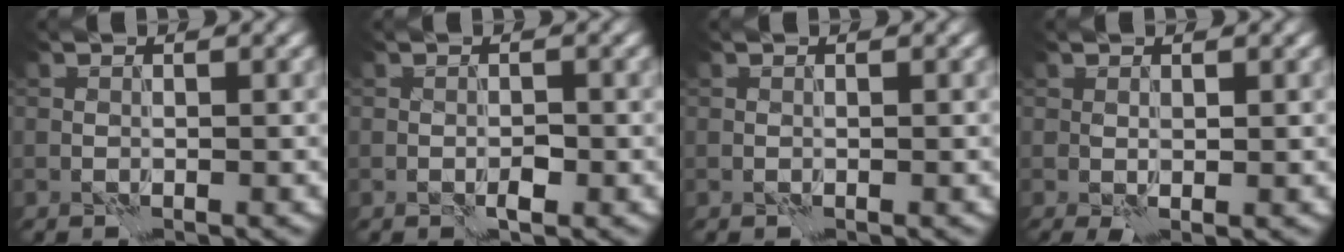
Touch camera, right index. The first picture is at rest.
{"total": 1.2, "force": [-0.6, 0.5, 0.9], "torque": [-0.014, 0.003, -0.011]}
{"total": 0.0}
{"total": 1.4, "force": [-0.1, 0.5, 1.3], "torque": [-0.030, -0.003, -0.001]}